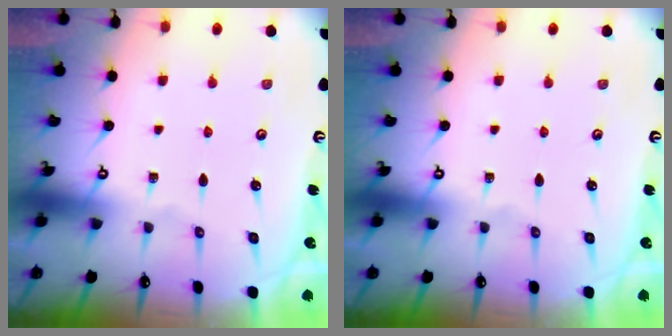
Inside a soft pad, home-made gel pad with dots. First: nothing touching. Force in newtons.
{"total": 0.0}